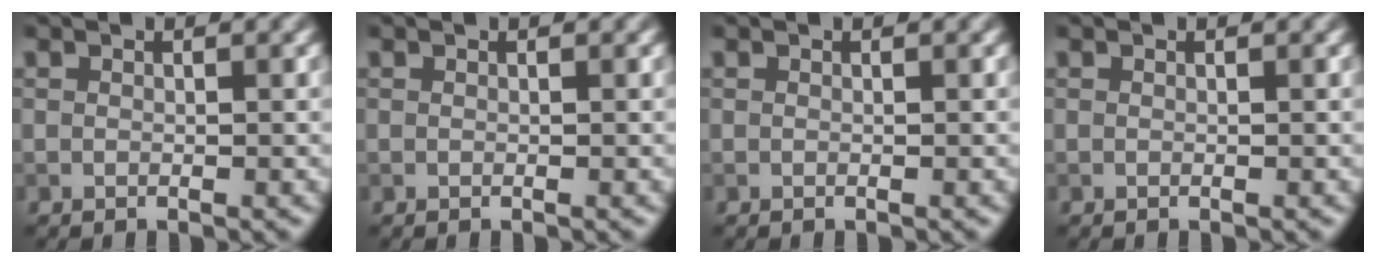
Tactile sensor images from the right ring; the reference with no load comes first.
{"total": 0.0}
{"total": 0.0}
{"total": 0.0}